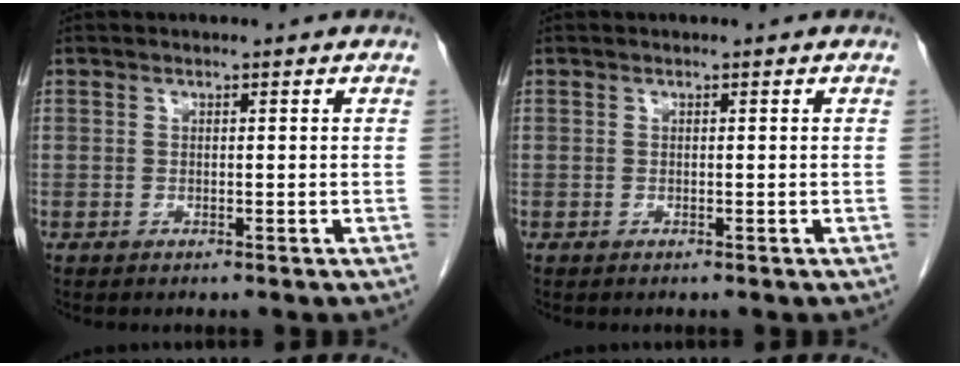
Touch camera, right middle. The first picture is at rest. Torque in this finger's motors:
{"motor_torque": [0.03, -0.55, -0.05, -0.01]}